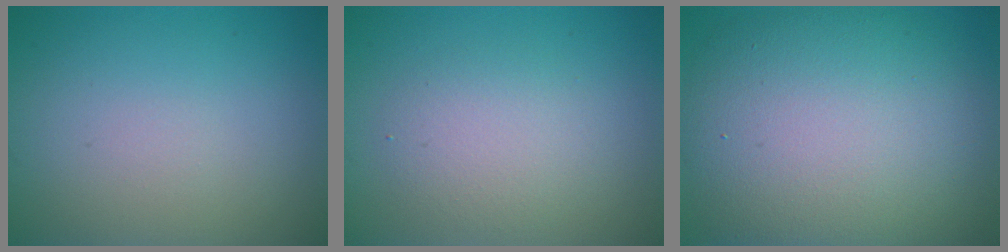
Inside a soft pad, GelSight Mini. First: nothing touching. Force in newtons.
{"total": 3.0, "press": 3.0, "slide": 0.2}
{"total": 13.1, "press": 13.1, "slide": 0.6}